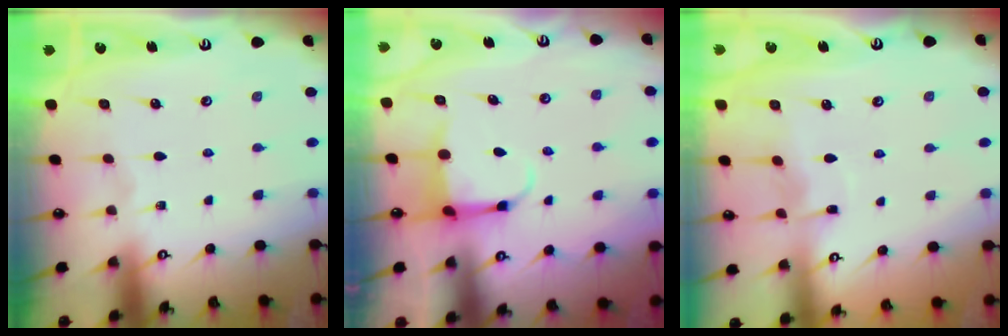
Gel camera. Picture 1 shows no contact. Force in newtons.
{"total": 4.0, "press": 3.8, "slide": 1.0}
{"total": 4.2, "press": 4.2, "slide": 0.1}